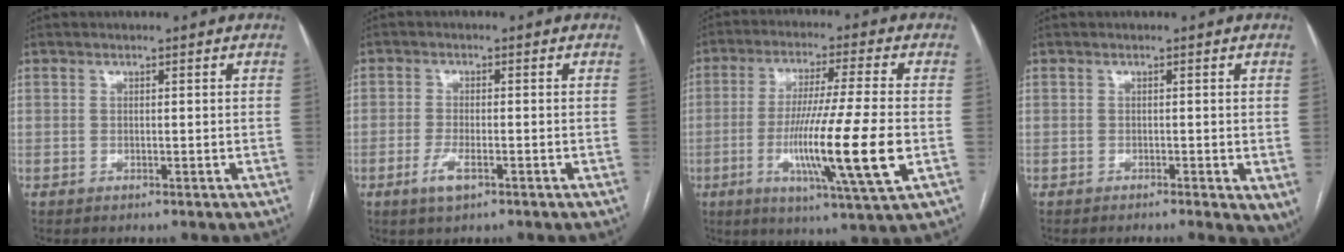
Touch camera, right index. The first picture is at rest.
{"total": 3.3, "force": [-1.7, 0.9, 2.7], "torque": [-0.057, -0.004, -0.033]}
{"total": 15.6, "force": [-3.6, -0.7, 15.1], "torque": [-0.277, -0.027, -0.067]}
{"total": 4.9, "force": [-2.6, 1.5, 3.9], "torque": [-0.037, -0.013, -0.045]}